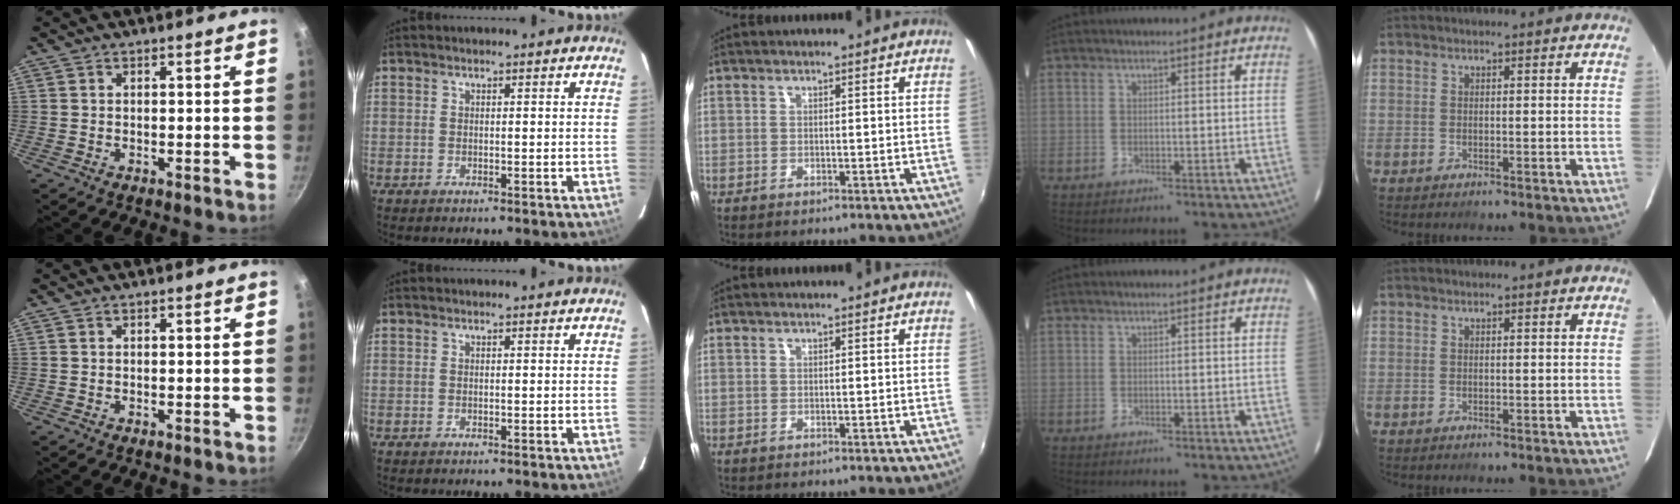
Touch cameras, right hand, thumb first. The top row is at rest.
{}